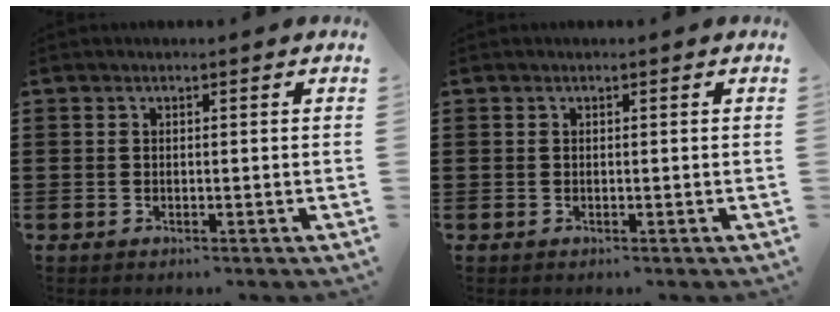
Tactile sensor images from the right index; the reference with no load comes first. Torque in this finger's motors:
{"motor_torque": [-0.05, 0.05, -0.02, 0.02]}